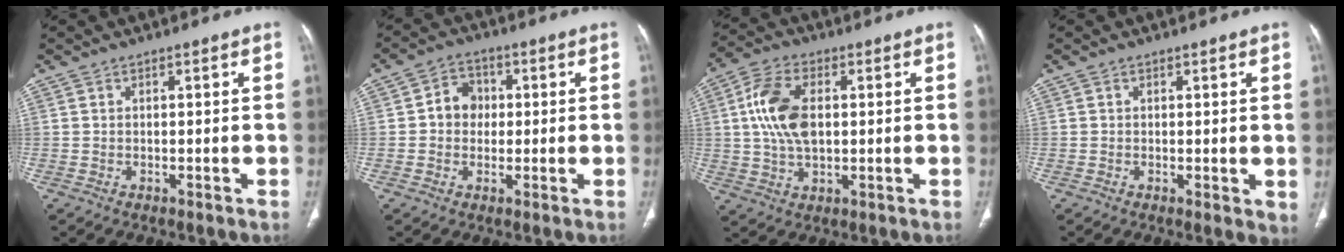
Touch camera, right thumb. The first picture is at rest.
{"total": 5.8, "force": [0.3, 5.0, 2.8], "torque": [-0.018, 0.013, -0.004]}
{"total": 11.2, "force": [1.5, 6.4, 9.1], "torque": [-0.184, 0.007, 0.028]}
{"total": 2.4, "force": [0.2, 0.8, 2.2], "torque": [-0.034, -0.010, 0.000]}